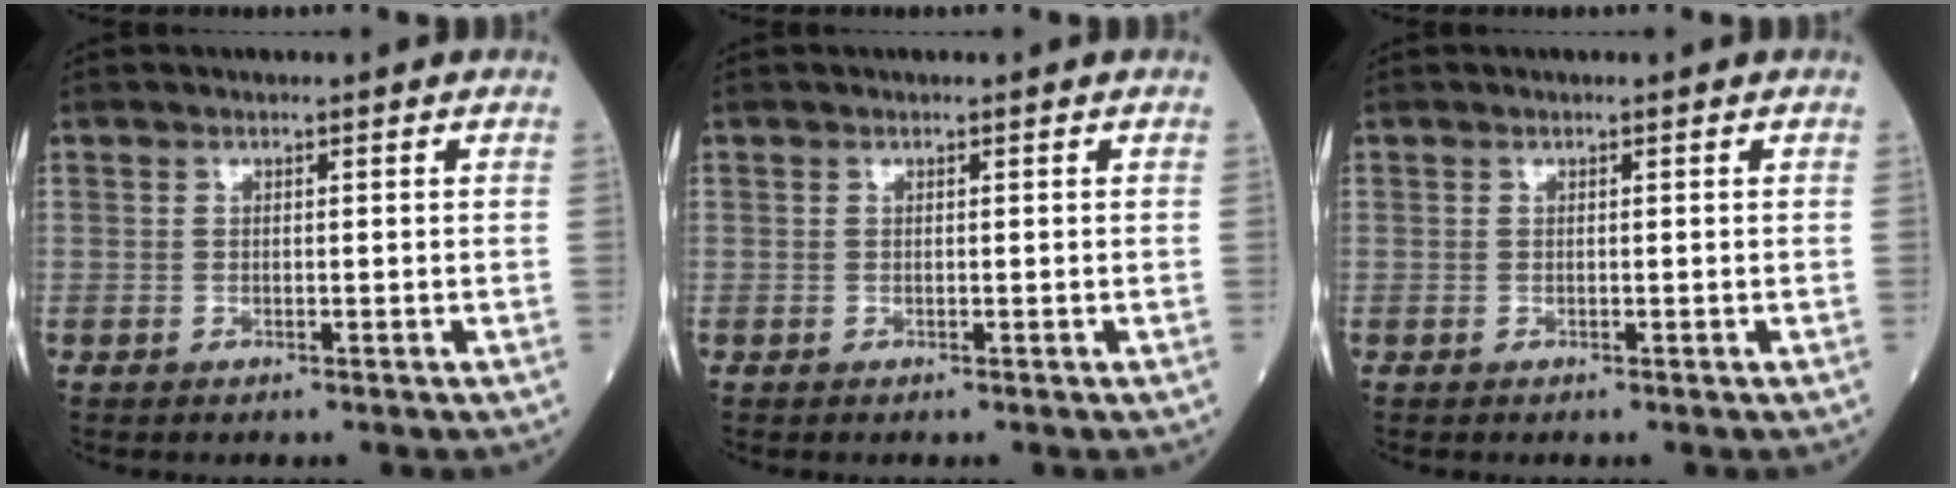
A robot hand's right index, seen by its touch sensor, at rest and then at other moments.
{"total": 0.0}
{"total": 0.0}